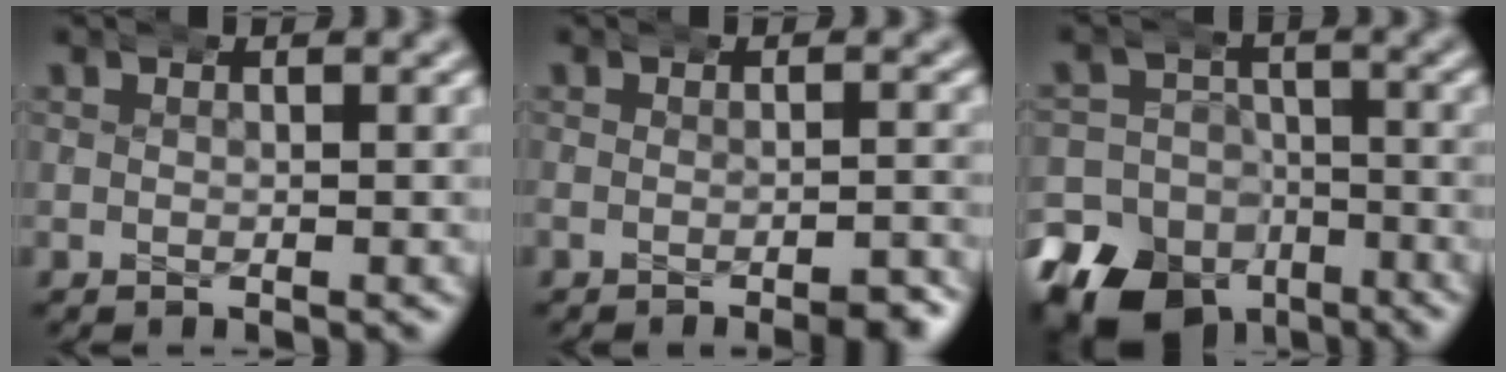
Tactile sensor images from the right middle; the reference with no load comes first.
{"total": 2.3, "force": [-1.9, 0.2, 1.3], "torque": [-0.008, 0.004, -0.036]}
{"total": 15.7, "force": [-9.7, 11.4, 4.8], "torque": [-0.071, -0.060, -0.153]}